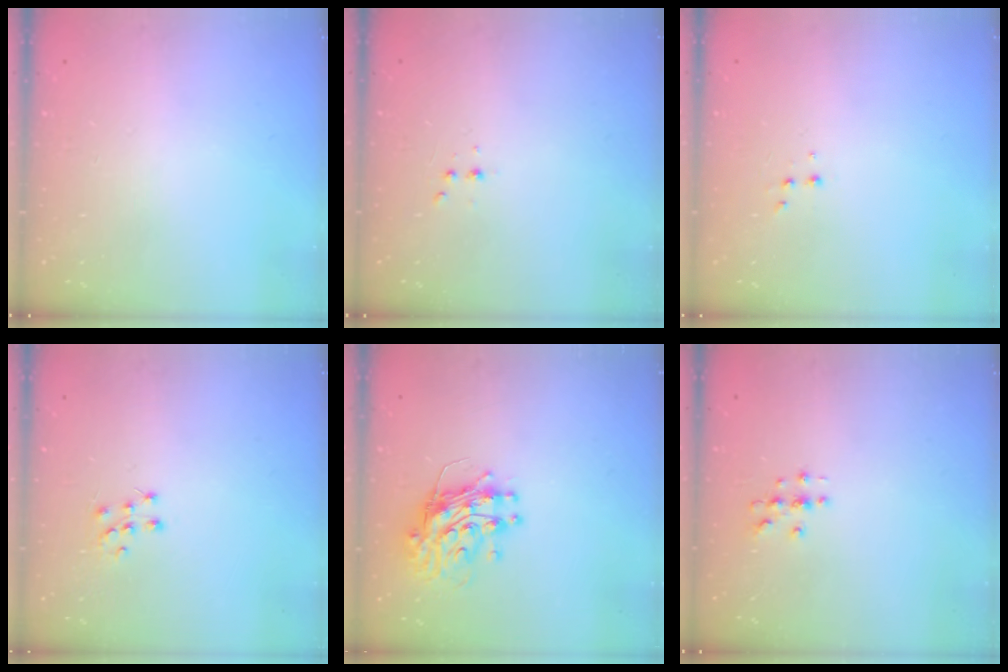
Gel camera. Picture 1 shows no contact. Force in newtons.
{"total": 2.9, "press": 2.7, "slide": 1.0}
{"total": 1.9, "press": 1.9, "slide": 0.2}
{"total": 7.2, "press": 7.1, "slide": 0.7}
{"total": 12.0, "press": 11.9, "slide": 1.2}
{"total": 3.1, "press": 3.1, "slide": 0.3}